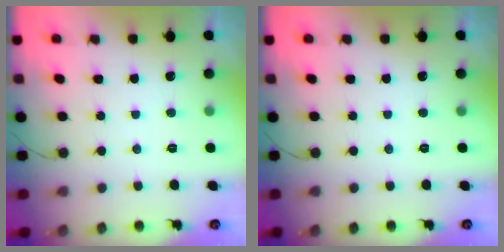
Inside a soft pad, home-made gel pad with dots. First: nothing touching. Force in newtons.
{"total": 0.0}